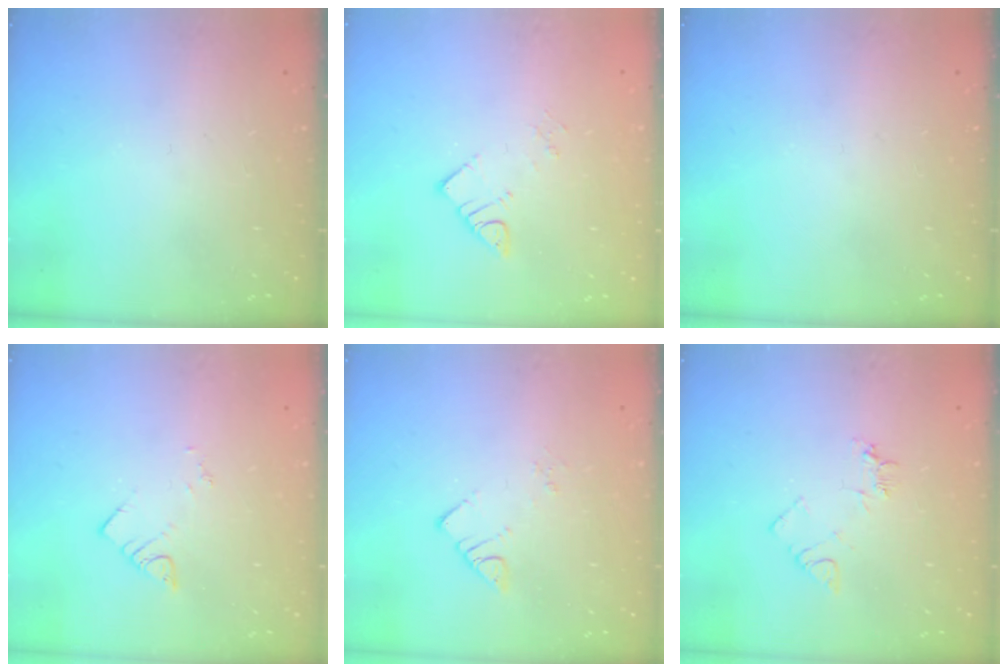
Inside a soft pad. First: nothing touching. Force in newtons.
{"total": 5.1, "press": 5.1, "slide": 0.4}
{"total": 0.0}
{"total": 3.7, "press": 3.7, "slide": 0.5}
{"total": 2.6, "press": 2.6, "slide": 0.1}
{"total": 5.6, "press": 5.5, "slide": 0.6}